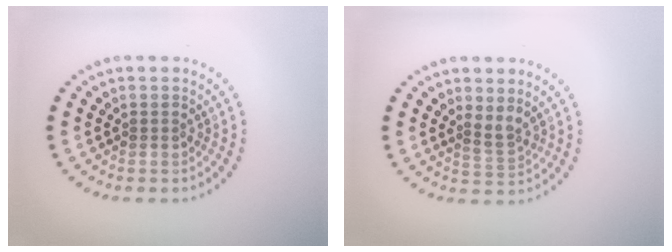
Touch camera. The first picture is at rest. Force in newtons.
{"total": 1.7, "press": 1.2, "slide": 1.2}